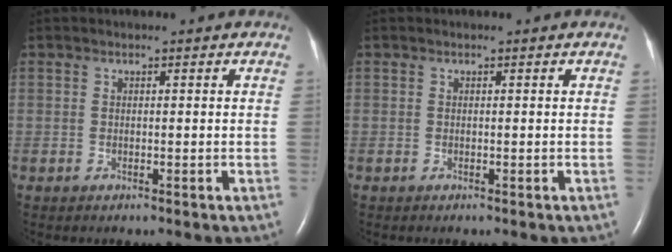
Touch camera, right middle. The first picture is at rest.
{"total": 0.0}